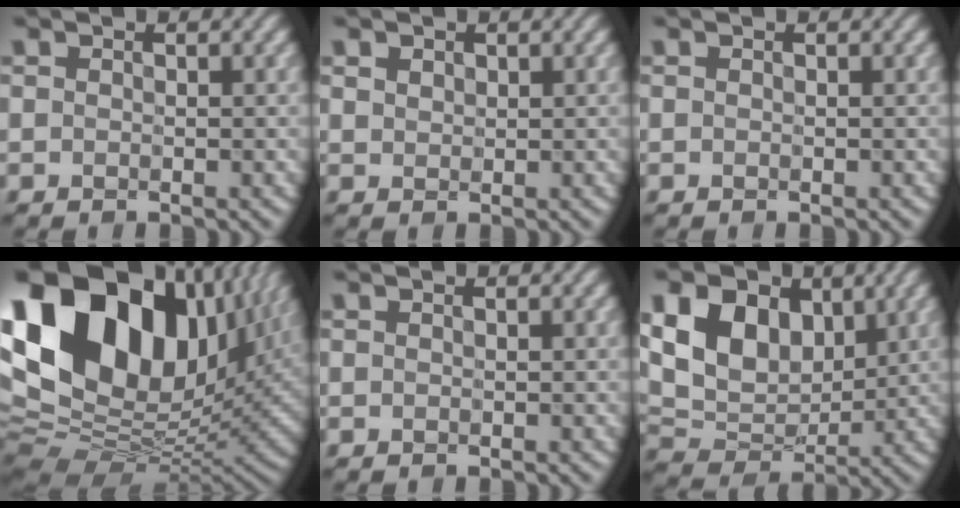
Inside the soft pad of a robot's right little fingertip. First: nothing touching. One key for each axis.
{"total": 1.3, "fx": 0.7, "fy": 0.9, "fz": 0.5, "tx": -0.016, "ty": -0.002, "tz": 0.020}
{"total": 0.0}
{"total": 20.3, "fx": 6.7, "fy": 13.3, "fz": 13.7, "tx": -0.272, "ty": 0.039, "tz": 0.114}
{"total": 0.0}
{"total": 9.9, "fx": 2.9, "fy": 6.9, "fz": 6.4, "tx": -0.140, "ty": 0.012, "tz": 0.042}